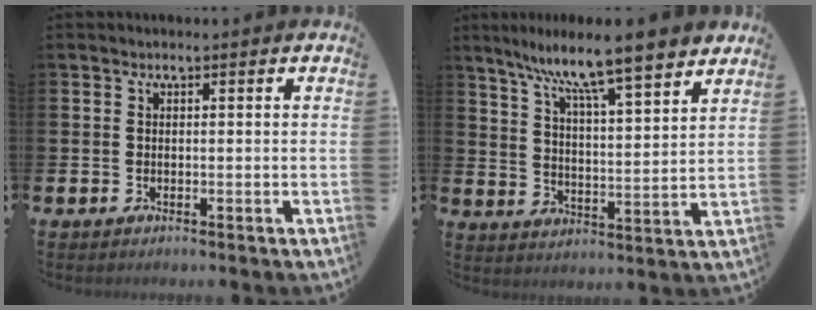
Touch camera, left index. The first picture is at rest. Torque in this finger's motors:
{"motor_torque": [0.37, -0.15, 1.04, 0.21]}